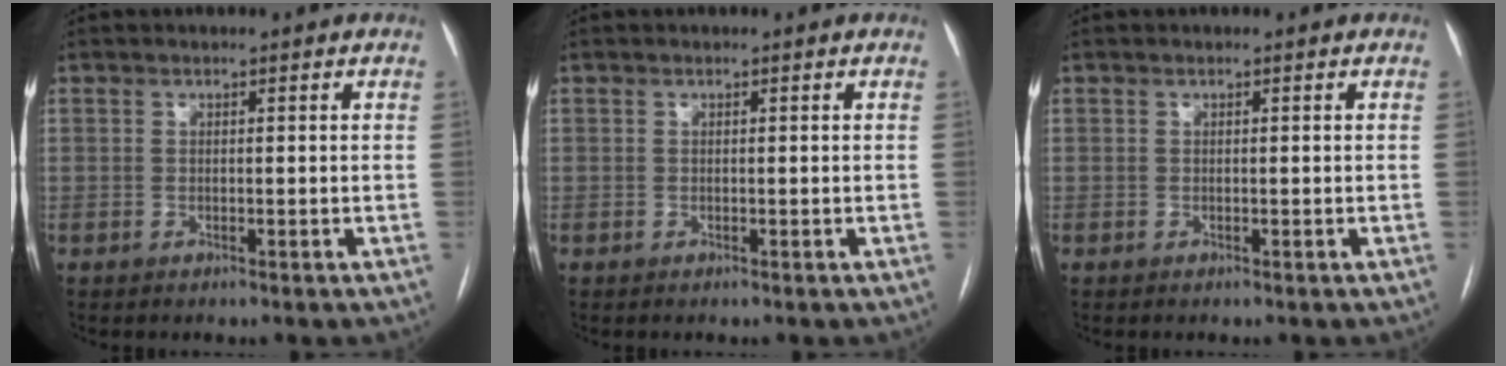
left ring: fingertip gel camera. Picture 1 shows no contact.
{"total": 0.0}
{"total": 0.0}